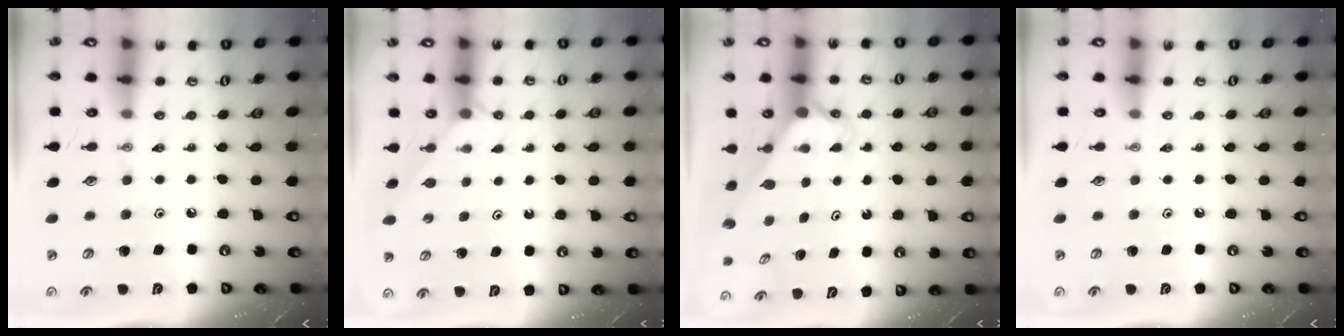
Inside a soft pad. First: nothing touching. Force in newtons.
{"total": 3.0, "press": 2.9, "slide": 0.3}
{"total": 2.6, "press": 2.6, "slide": 0.1}
{"total": 0.0}